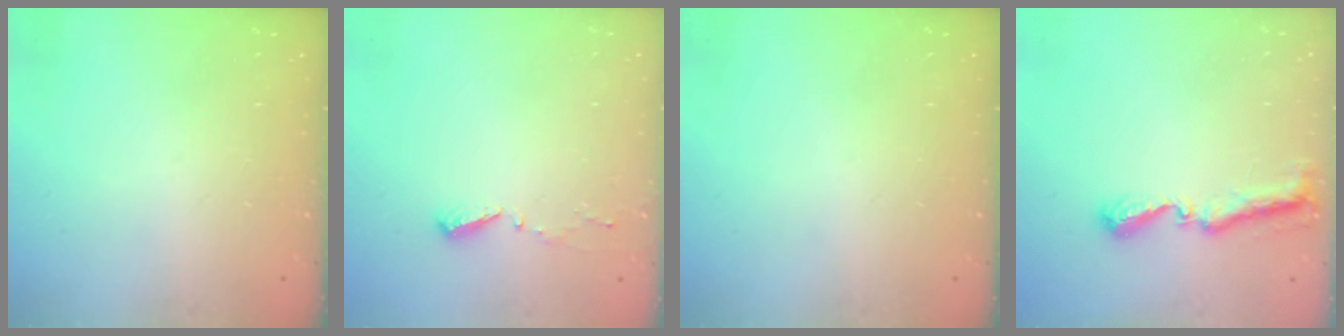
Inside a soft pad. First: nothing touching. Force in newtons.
{"total": 4.0, "press": 4.0, "slide": 0.4}
{"total": 0.0}
{"total": 8.1, "press": 8.1, "slide": 0.5}